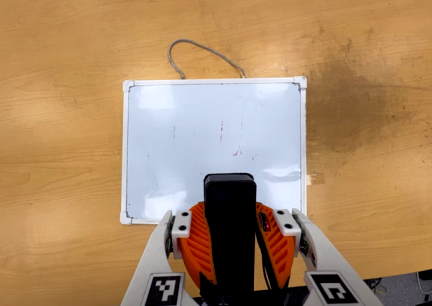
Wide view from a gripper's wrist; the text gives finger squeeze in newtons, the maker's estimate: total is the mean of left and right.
{"total": 8.6, "left": 7.1, "right": 10.1}